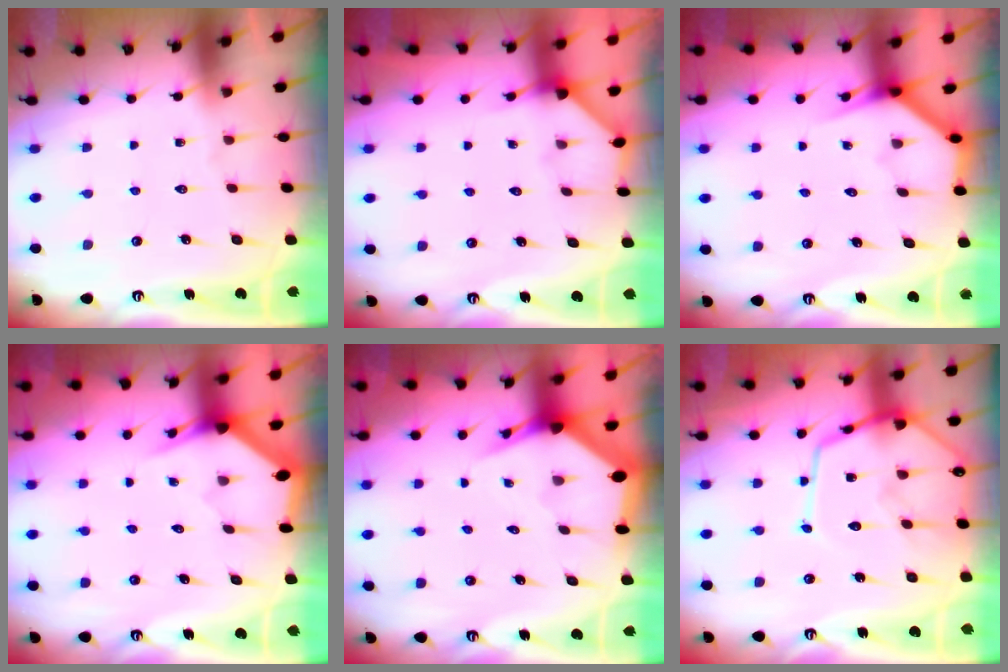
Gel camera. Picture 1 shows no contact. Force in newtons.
{"total": 2.5, "press": 2.5, "slide": 0.4}
{"total": 3.7, "press": 3.7, "slide": 0.4}
{"total": 3.2, "press": 3.2, "slide": 0.1}
{"total": 3.7, "press": 3.7, "slide": 0.4}
{"total": 14.4, "press": 14.4, "slide": 1.4}